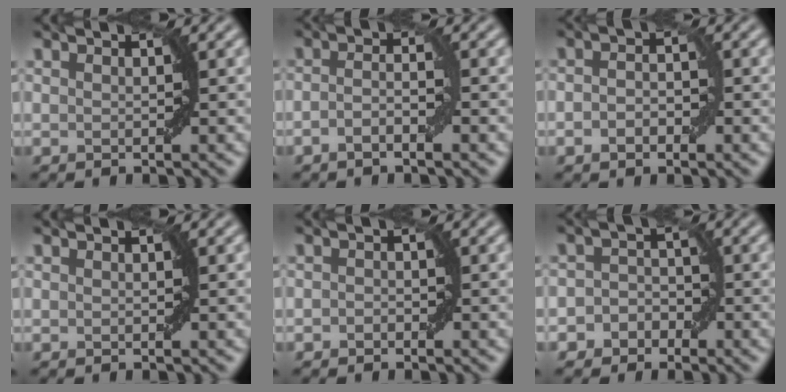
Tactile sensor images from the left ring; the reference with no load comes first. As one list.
[{"total": 2.0, "force": [-0.9, 0.5, 1.7], "torque": [-0.032, 0.004, -0.020]}, {"total": 2.1, "force": [-0.7, 1.3, 1.5], "torque": [-0.028, 0.001, -0.014]}, {"total": 0.0}, {"total": 0.7, "force": [-0.4, 0.5, 0.3], "torque": [-0.005, 0.002, -0.008]}, {"total": 2.7, "force": [-1.3, 2.3, 0.6], "torque": [0.022, 0.012, -0.031]}]